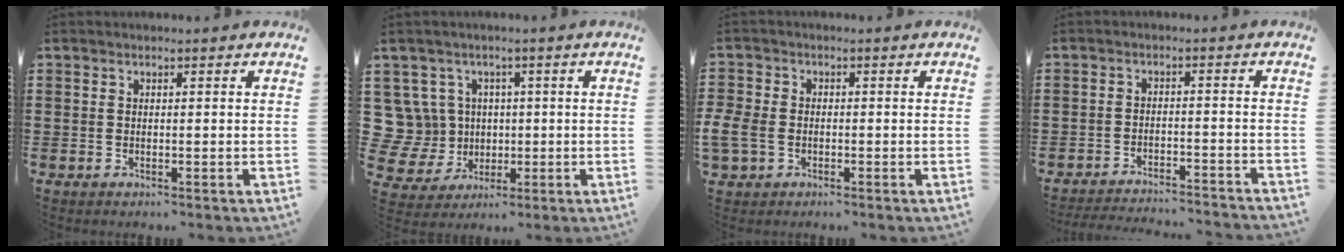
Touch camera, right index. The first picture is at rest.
{"total": 8.4, "force": [1.4, 8.0, 2.1], "torque": [-0.107, 0.004, 0.031]}
{"total": 3.5, "force": [-1.6, 2.4, 2.0], "torque": [-0.064, -0.004, -0.037]}
{"total": 3.3, "force": [-3.3, -0.2, 0.2], "torque": [-0.009, -0.003, -0.070]}